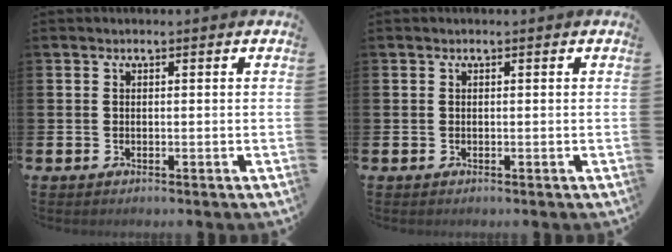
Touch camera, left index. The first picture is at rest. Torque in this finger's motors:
{"motor_torque": [0.00, 0.00, 0.00, 0.01]}